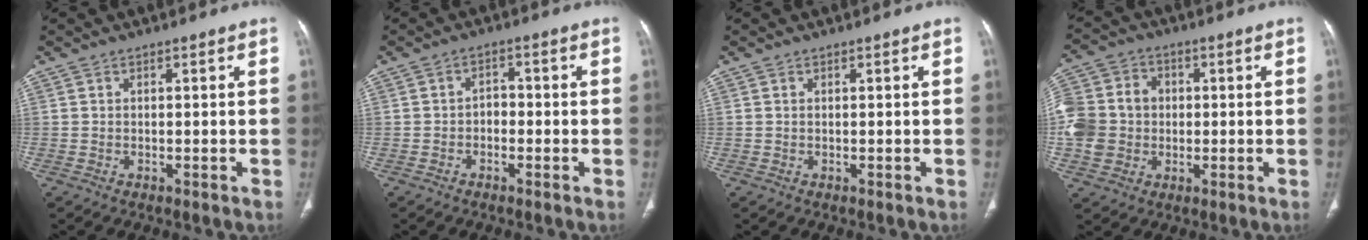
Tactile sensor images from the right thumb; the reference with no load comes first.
{"total": 2.4, "force": [-0.9, 1.8, 1.4], "torque": [-0.009, 0.012, -0.021]}
{"total": 0.0}
{"total": 14.3, "force": [-0.6, 12.3, 7.2], "torque": [-0.152, 0.024, -0.009]}